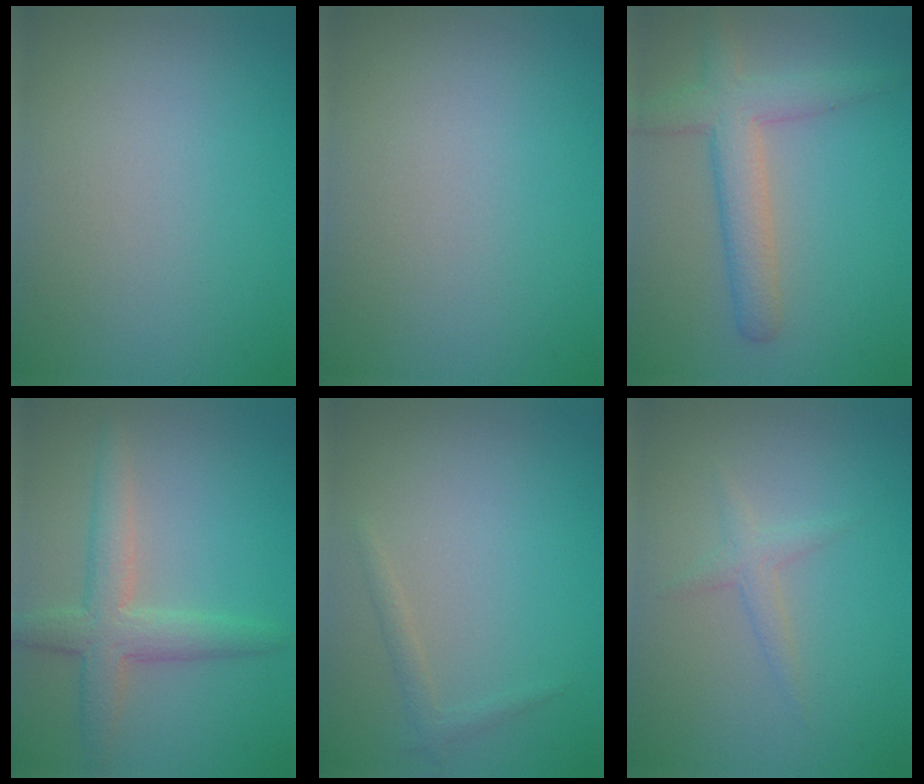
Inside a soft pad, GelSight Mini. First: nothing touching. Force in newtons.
{"total": 0.0}
{"total": 4.3, "press": 4.3, "slide": 0.2}
{"total": 3.9, "press": 3.9, "slide": 0.1}
{"total": 1.0, "press": 1.0, "slide": 0.0}
{"total": 1.3, "press": 1.3, "slide": 0.1}